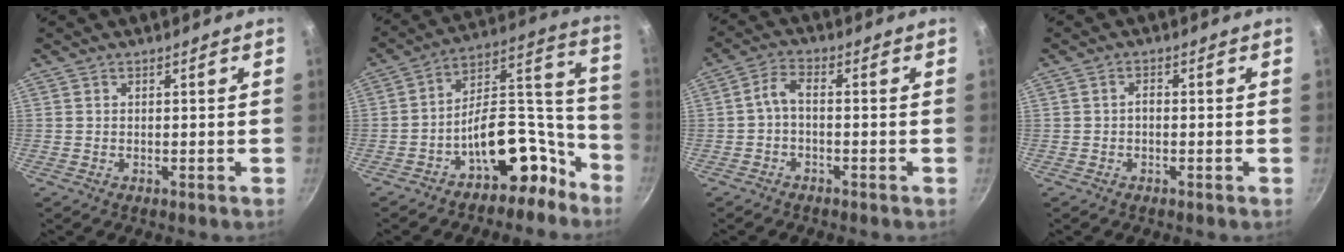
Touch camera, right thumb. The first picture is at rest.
{"total": 15.8, "force": [-9.8, 8.6, 8.9], "torque": [-0.049, 0.135, -0.154]}
{"total": 3.5, "force": [-1.3, 1.5, 2.9], "torque": [-0.068, 0.024, -0.032]}
{"total": 1.4, "force": [-0.4, 0.8, 1.1], "torque": [-0.015, 0.011, -0.006]}